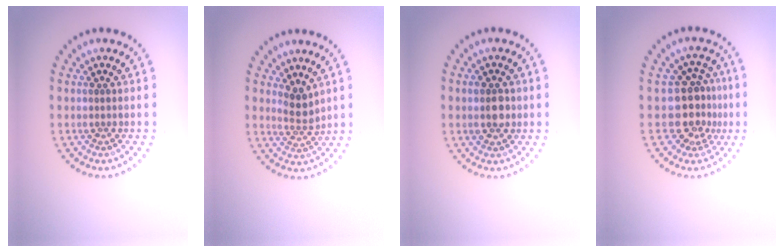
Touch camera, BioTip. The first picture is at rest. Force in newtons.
{"total": 1.9, "press": 1.4, "slide": 1.3}
{"total": 2.5, "press": 2.5, "slide": 0.3}
{"total": 3.7, "press": 3.1, "slide": 2.1}